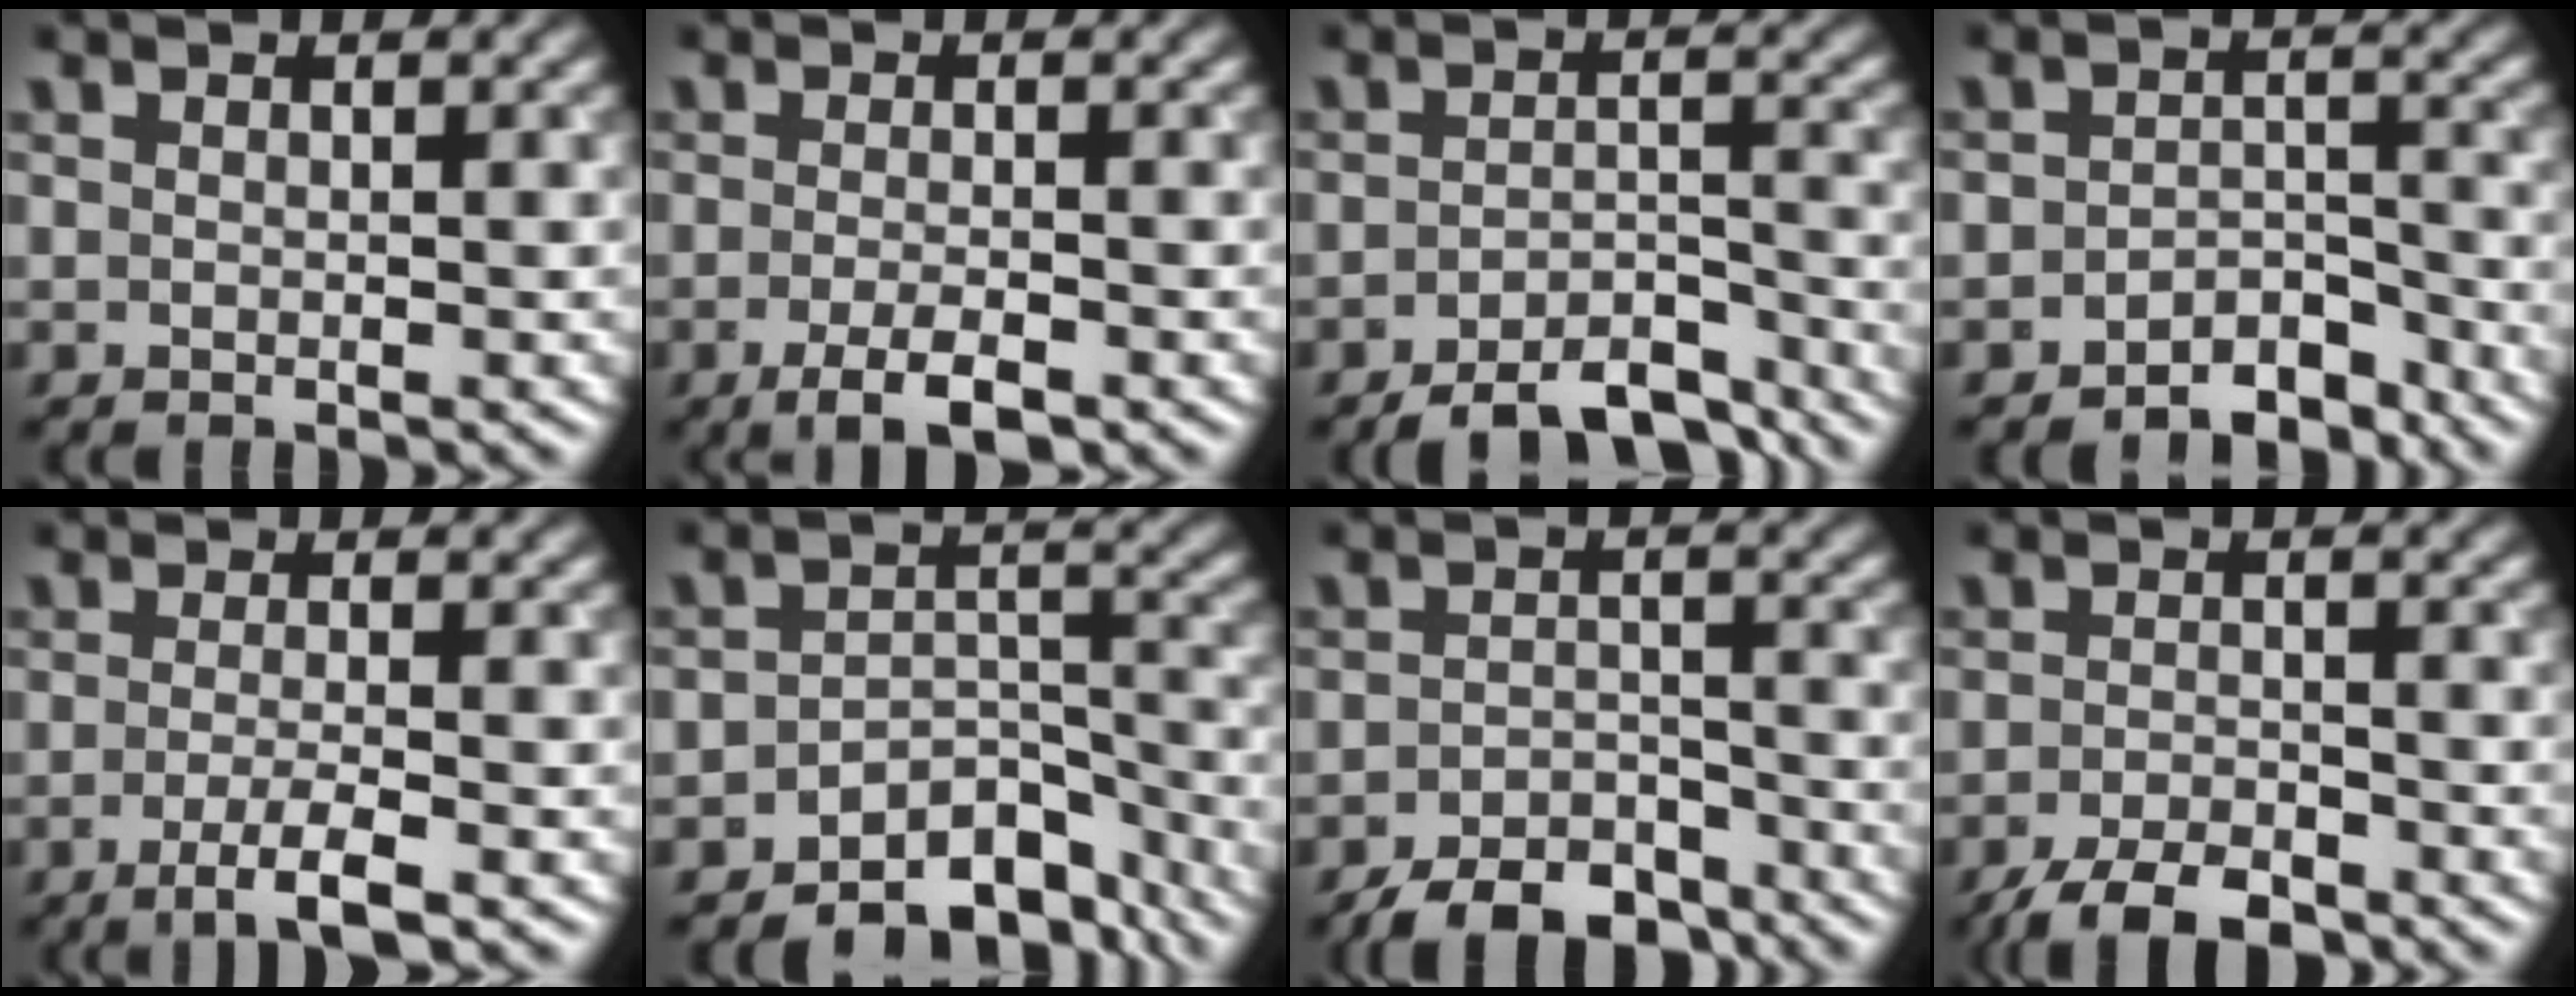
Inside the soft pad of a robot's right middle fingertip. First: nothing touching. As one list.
[{"total": 2.9, "force": [-1.5, 0.7, 2.3], "torque": [-0.042, -0.003, -0.028]}, {"total": 6.3, "force": [-5.1, 2.1, 3.0], "torque": [-0.042, -0.005, -0.073]}, {"total": 4.0, "force": [-3.4, 1.7, 1.2], "torque": [-0.003, 0.004, -0.054]}, {"total": 3.3, "force": [-1.4, 0.7, 2.9], "torque": [-0.047, -0.001, -0.031]}, {"total": 7.0, "force": [-5.3, 3.4, 2.9], "torque": [-0.022, -0.008, -0.081]}, {"total": 6.5, "force": [-5.3, 2.5, 2.8], "torque": [-0.038, -0.010, -0.085]}, {"total": 4.8, "force": [-3.7, 1.5, 2.5], "torque": [-0.038, -0.004, -0.068]}]